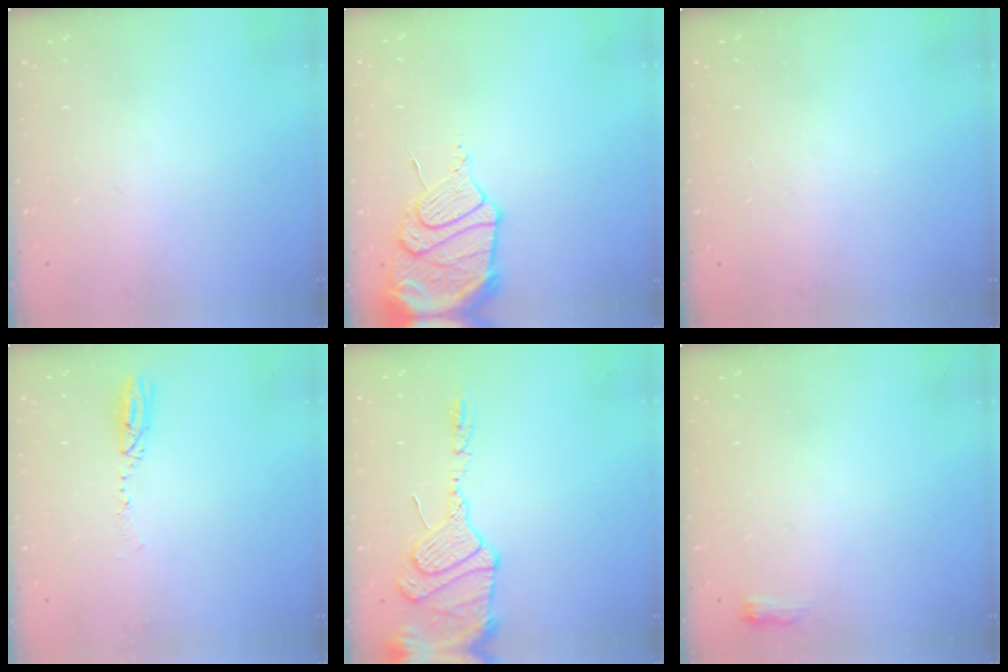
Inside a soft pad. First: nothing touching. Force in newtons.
{"total": 13.5, "press": 13.4, "slide": 1.0}
{"total": 0.0}
{"total": 3.6, "press": 3.5, "slide": 0.7}
{"total": 14.8, "press": 14.5, "slide": 2.9}
{"total": 9.8, "press": 2.8, "slide": 9.4}